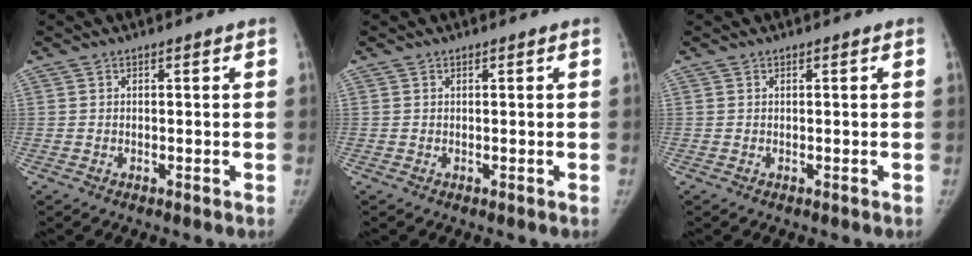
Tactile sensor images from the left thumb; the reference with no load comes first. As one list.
[{"total": 0.0}, {"total": 0.0}]